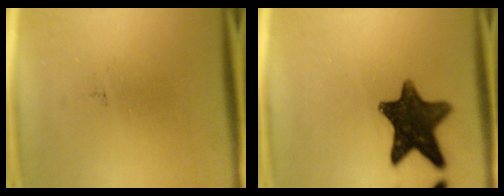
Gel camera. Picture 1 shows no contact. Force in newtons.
{"total": 12.4}